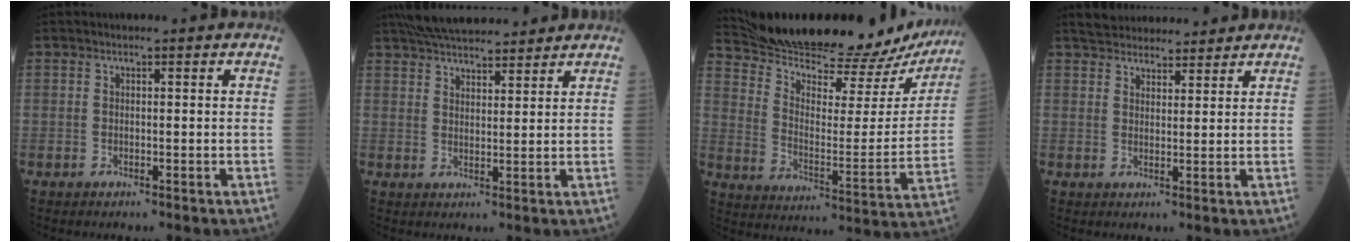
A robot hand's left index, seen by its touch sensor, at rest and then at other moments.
{"total": 11.3, "force": [10.3, 2.3, 4.2], "torque": [-0.070, 0.028, 0.163]}
{"total": 28.4, "force": [26.3, 5.3, 9.4], "torque": [-0.160, -0.062, 0.356]}
{"total": 8.8, "force": [8.2, 2.3, 2.2], "torque": [-0.028, 0.025, 0.122]}